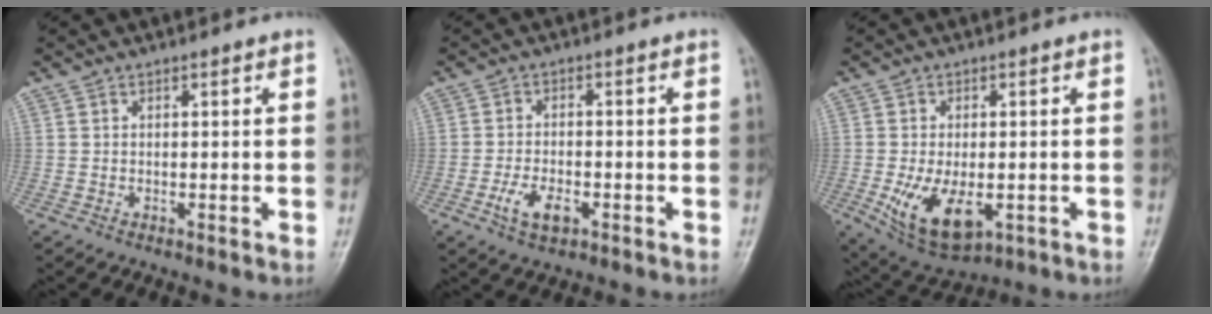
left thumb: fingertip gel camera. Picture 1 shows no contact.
{"total": 5.2, "force": [-2.3, 2.8, 3.7], "torque": [-0.070, 0.008, -0.040]}
{"total": 10.5, "force": [-2.7, 5.7, 8.4], "torque": [-0.141, -0.010, -0.030]}